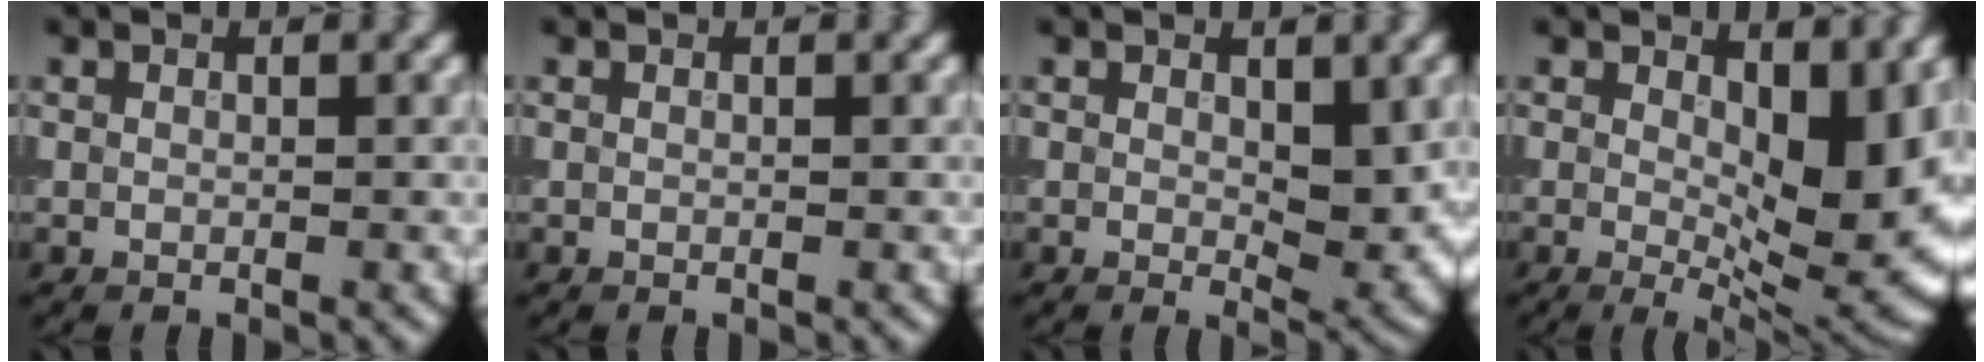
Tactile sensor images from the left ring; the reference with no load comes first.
{"total": 0.0}
{"total": 3.5, "force": [0.7, 1.6, 3.0], "torque": [-0.041, -0.011, 0.014]}
{"total": 10.2, "force": [1.0, 4.4, 9.1], "torque": [-0.113, -0.005, 0.012]}